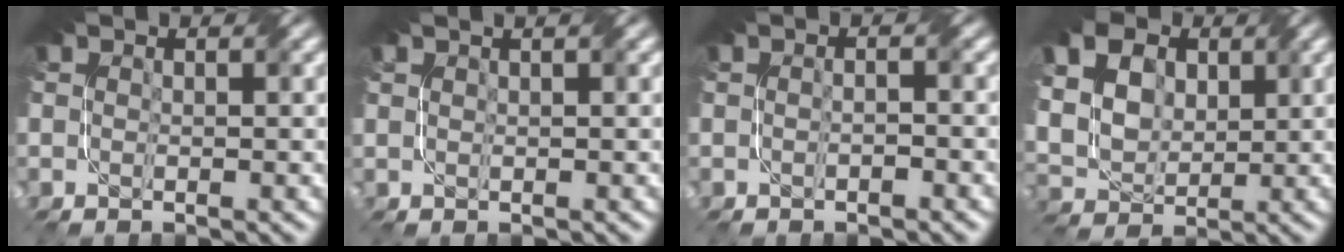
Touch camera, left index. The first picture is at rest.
{"total": 2.5, "force": [1.6, 1.1, 1.6], "torque": [-0.012, 0.010, 0.006]}
{"total": 1.0, "force": [-0.3, 0.2, 0.9], "torque": [-0.013, -0.004, -0.013]}
{"total": 10.7, "force": [4.3, 7.9, 5.9], "torque": [-0.141, 0.027, 0.075]}